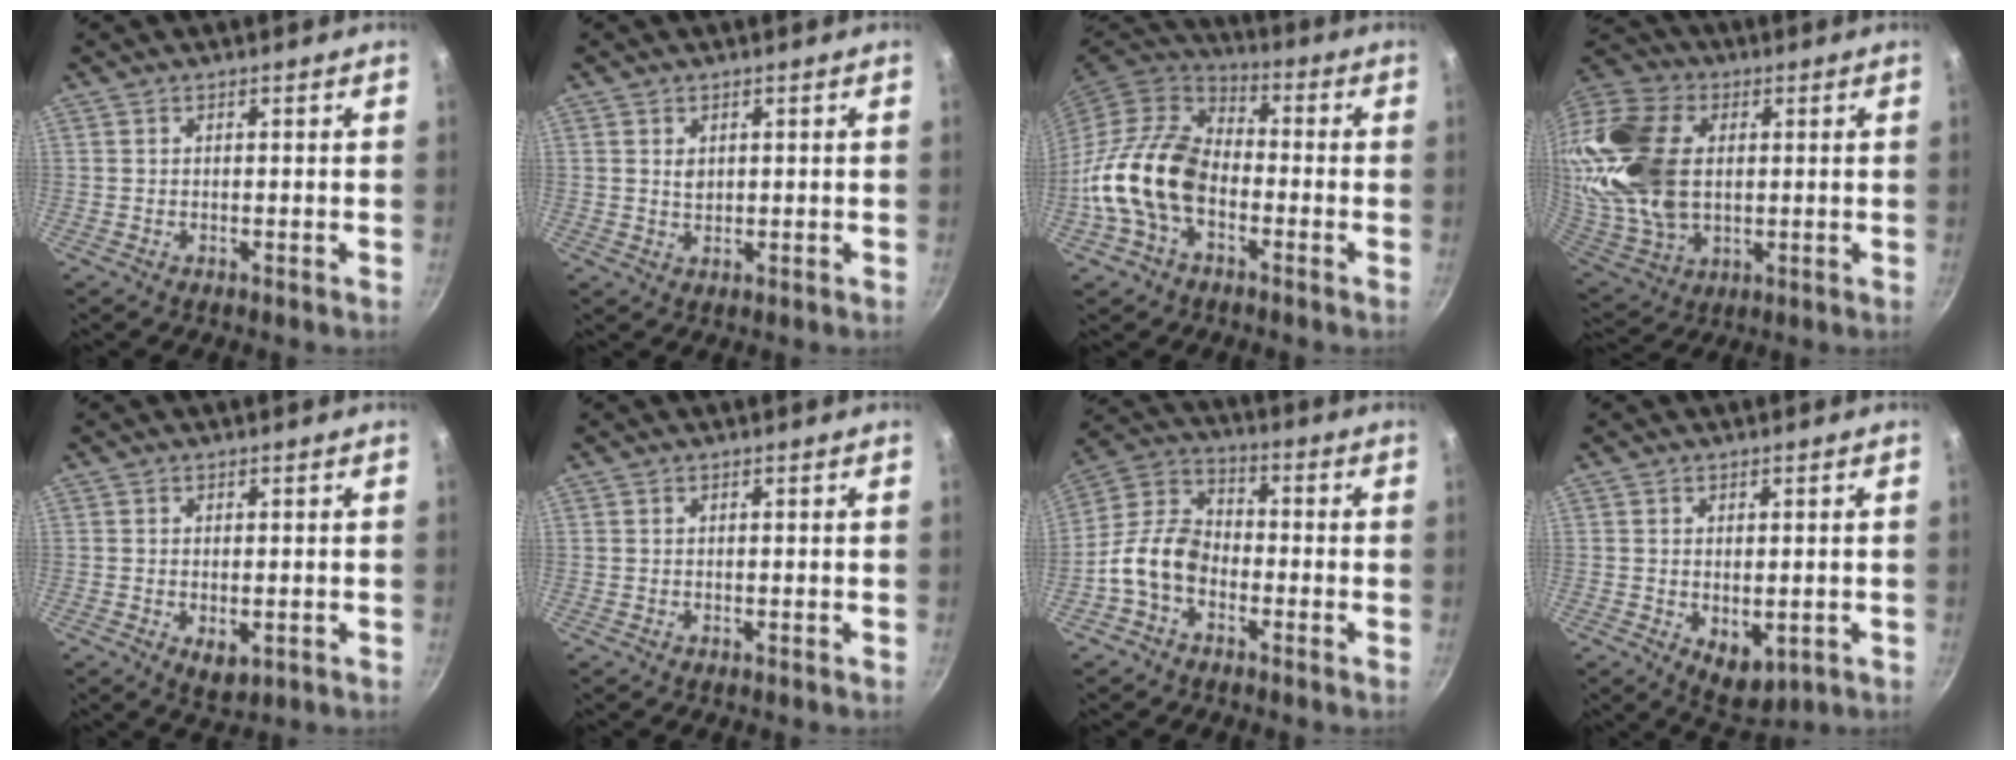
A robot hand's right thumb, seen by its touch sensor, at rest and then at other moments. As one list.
[{"total": 1.9, "force": [0.6, 1.3, 1.2], "torque": [-0.018, -0.001, 0.014]}, {"total": 17.1, "force": [-4.1, 11.4, 12.1], "torque": [-0.201, 0.038, -0.095]}, {"total": 26.3, "force": [3.7, 17.7, 19.1], "torque": [-0.411, 0.006, 0.072]}, {"total": 4.0, "force": [-0.9, 2.3, 3.1], "torque": [-0.046, -0.011, -0.008]}, {"total": 0.0}, {"total": 10.5, "force": [-3.7, 7.2, 6.6], "torque": [-0.106, 0.044, -0.093]}, {"total": 6.2, "force": [-0.9, 3.9, 4.7], "torque": [-0.053, -0.013, -0.001]}]